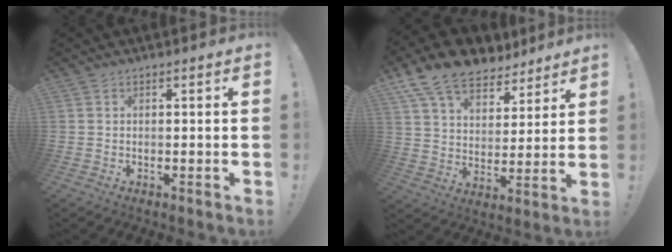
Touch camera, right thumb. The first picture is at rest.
{"total": 14.0, "force": [10.3, 7.5, 5.7], "torque": [-0.105, -0.071, 0.194]}